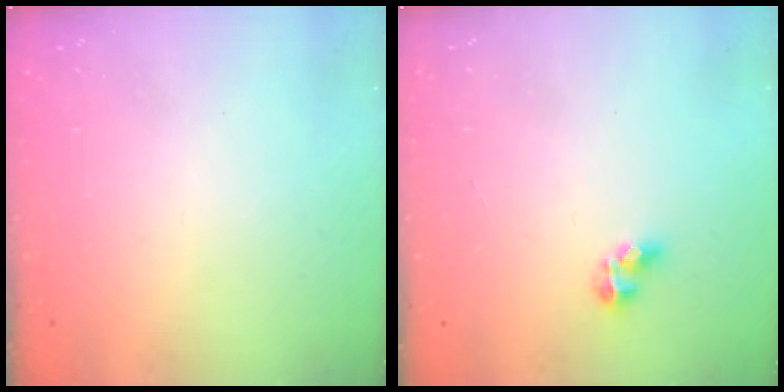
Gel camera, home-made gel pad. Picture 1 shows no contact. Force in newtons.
{"total": 4.9, "press": 4.9, "slide": 0.5}